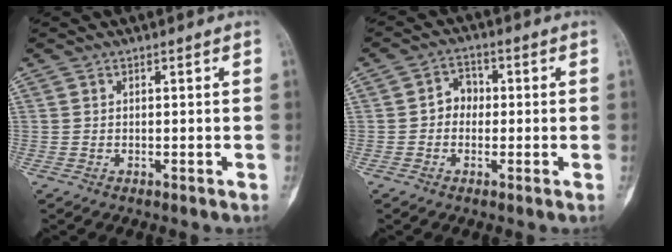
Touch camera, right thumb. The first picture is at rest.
{"total": 3.9, "force": [-0.3, 3.3, 2.1], "torque": [-0.010, 0.017, -0.015]}